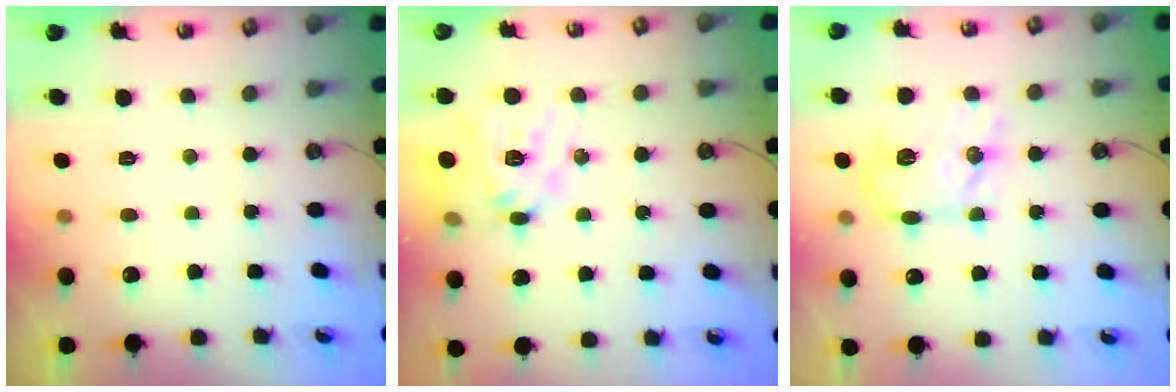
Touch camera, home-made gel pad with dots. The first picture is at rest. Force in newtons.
{"total": 16.0, "press": 15.9, "slide": 1.4}
{"total": 12.8, "press": 12.8, "slide": 0.2}